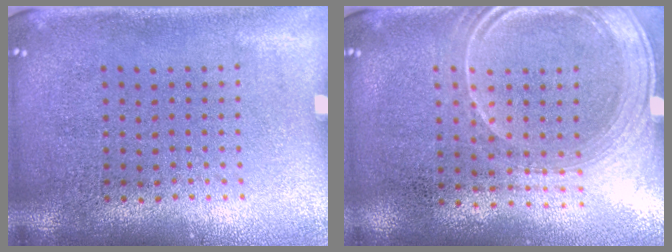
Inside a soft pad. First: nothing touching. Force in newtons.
{"total": 1.6, "press": 1.4, "slide": 0.8}